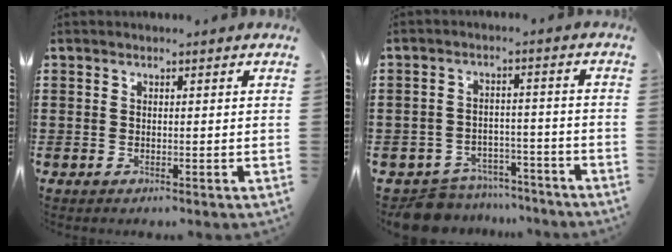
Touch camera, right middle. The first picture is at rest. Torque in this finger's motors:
{"motor_torque": [0.09, 0.01, 0.04, 0.00]}